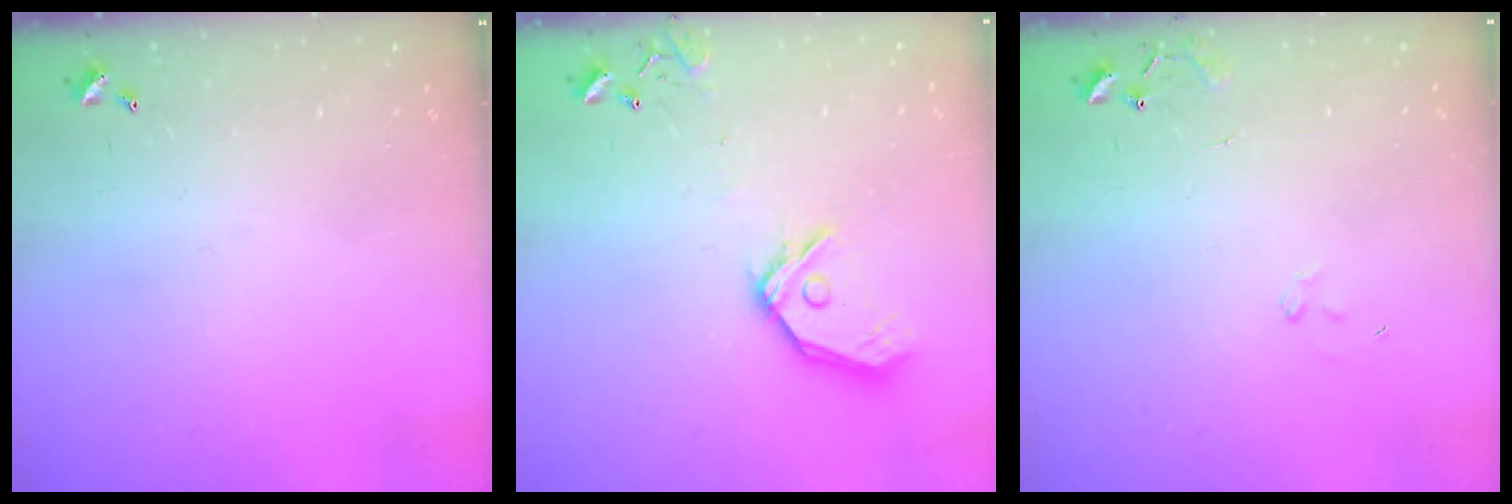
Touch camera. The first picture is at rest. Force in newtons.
{"total": 14.2, "press": 14.0, "slide": 2.3}
{"total": 7.6, "press": 7.6, "slide": 0.7}